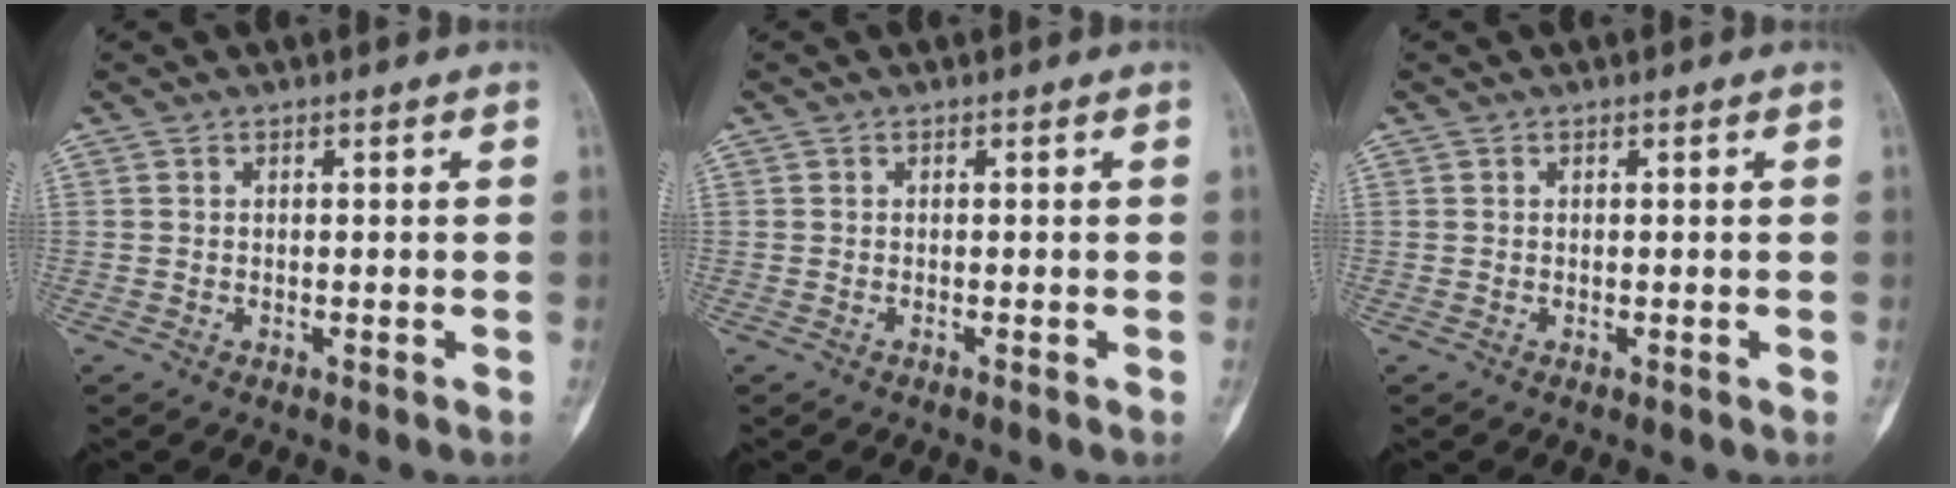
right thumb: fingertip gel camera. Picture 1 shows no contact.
{"total": 0.0}
{"total": 0.0}